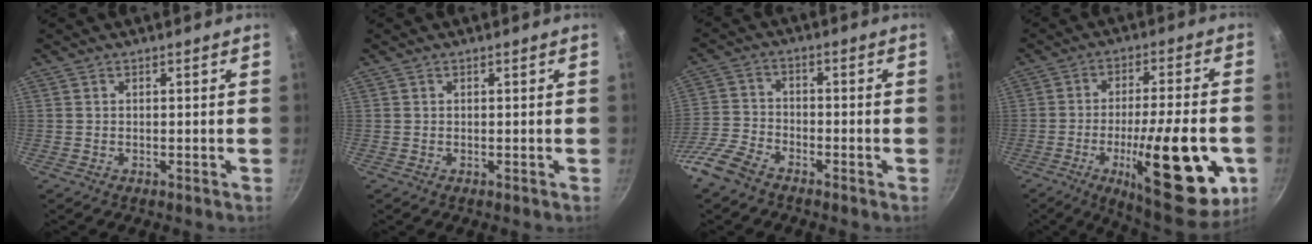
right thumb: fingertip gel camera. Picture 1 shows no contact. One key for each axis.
{"total": 0.0}
{"total": 7.2, "fx": -5.4, "fy": 3.5, "fz": 3.2, "tx": -0.069, "ty": 0.032, "tz": -0.121}
{"total": 23.8, "fx": -7.1, "fy": 7.1, "fz": 21.6, "tx": -0.283, "ty": 0.009, "tz": -0.098}